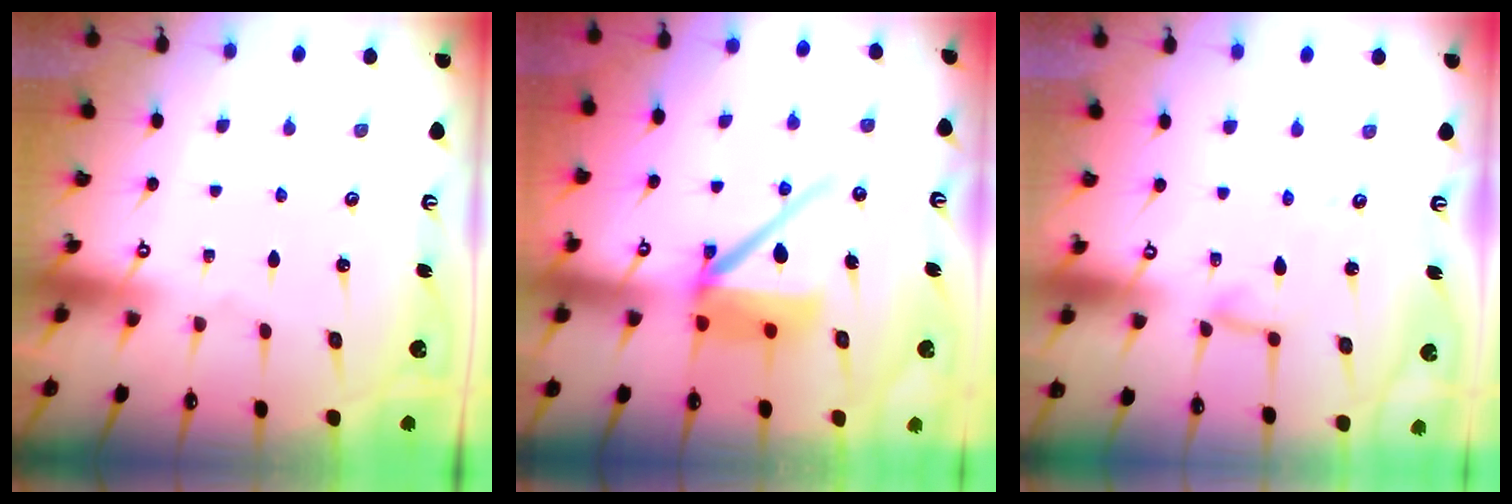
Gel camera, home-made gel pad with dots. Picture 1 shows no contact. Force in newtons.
{"total": 12.3, "press": 12.2, "slide": 1.7}
{"total": 5.8, "press": 5.8, "slide": 0.3}